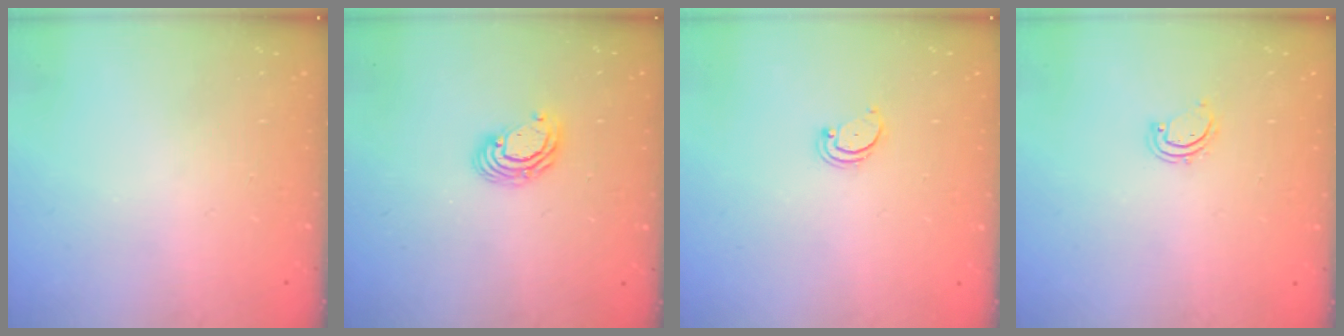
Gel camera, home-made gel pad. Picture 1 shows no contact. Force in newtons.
{"total": 5.4, "press": 5.4, "slide": 0.2}
{"total": 2.4, "press": 2.3, "slide": 0.5}
{"total": 2.5, "press": 2.5, "slide": 0.3}